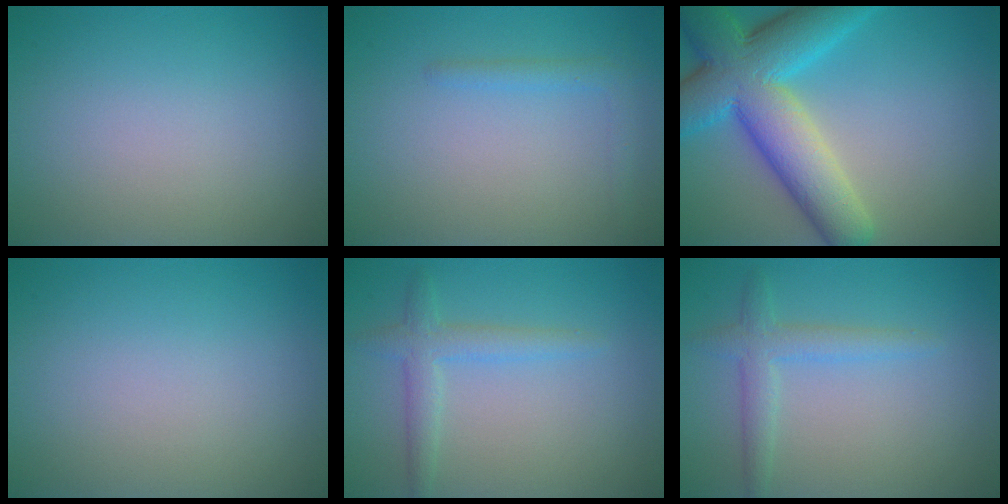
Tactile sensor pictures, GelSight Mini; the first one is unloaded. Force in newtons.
{"total": 1.4, "press": 1.4, "slide": 0.1}
{"total": 11.0, "press": 11.0, "slide": 0.7}
{"total": 0.0}
{"total": 2.4, "press": 2.4, "slide": 0.1}
{"total": 2.4, "press": 2.4, "slide": 0.1}